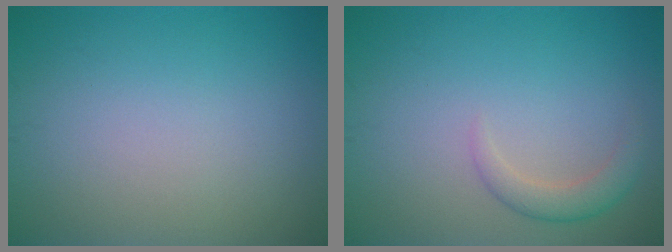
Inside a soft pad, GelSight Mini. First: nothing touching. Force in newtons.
{"total": 2.1, "press": 2.1, "slide": 0.2}